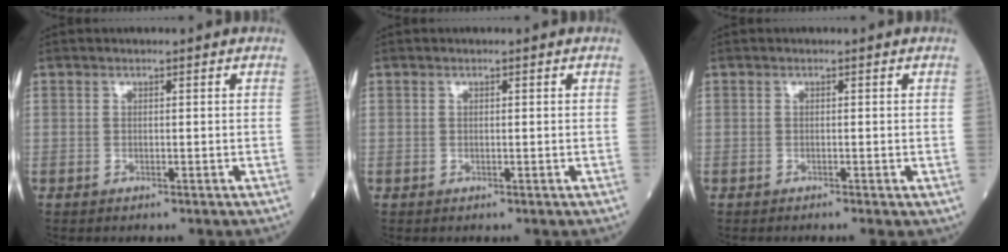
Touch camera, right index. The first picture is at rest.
{"total": 0.0}
{"total": 0.9, "force": [-0.5, 0.1, 0.7], "torque": [-0.008, -0.001, -0.009]}